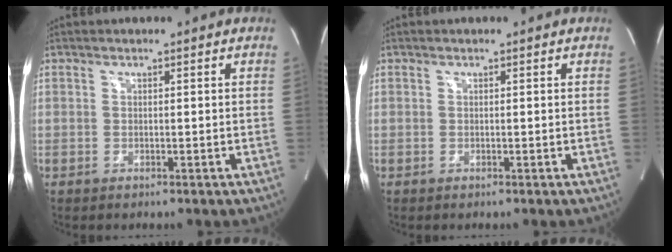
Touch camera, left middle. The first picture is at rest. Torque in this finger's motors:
{"motor_torque": [0.00, 0.00, 0.00, 0.00]}